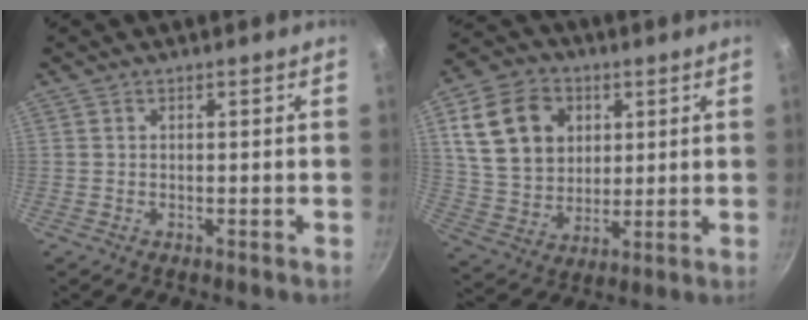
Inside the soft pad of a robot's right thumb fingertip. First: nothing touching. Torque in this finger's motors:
{"motor_torque": [-0.70, 2.48, -0.03, 0.24, 0.14]}